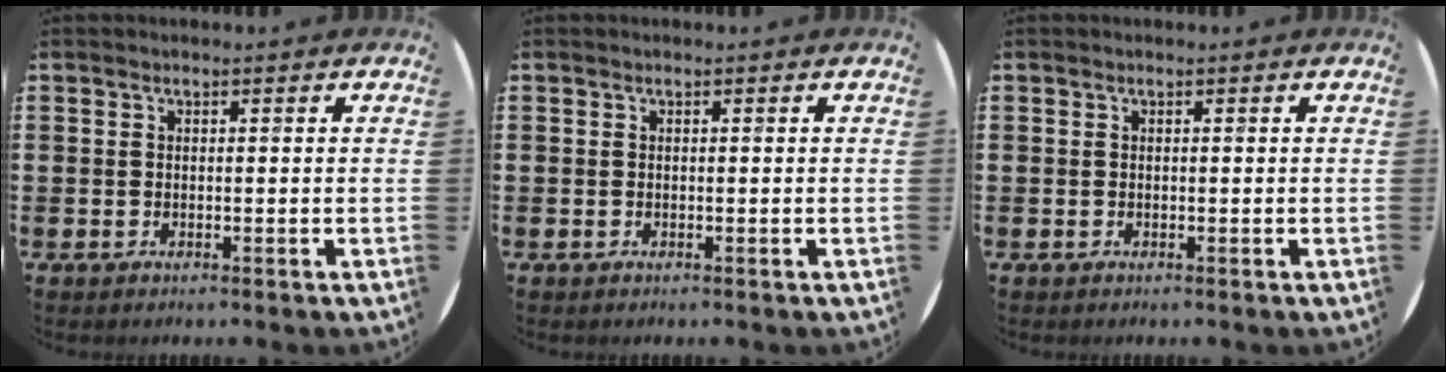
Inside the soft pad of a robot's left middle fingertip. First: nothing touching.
{"total": 0.0}
{"total": 0.0}